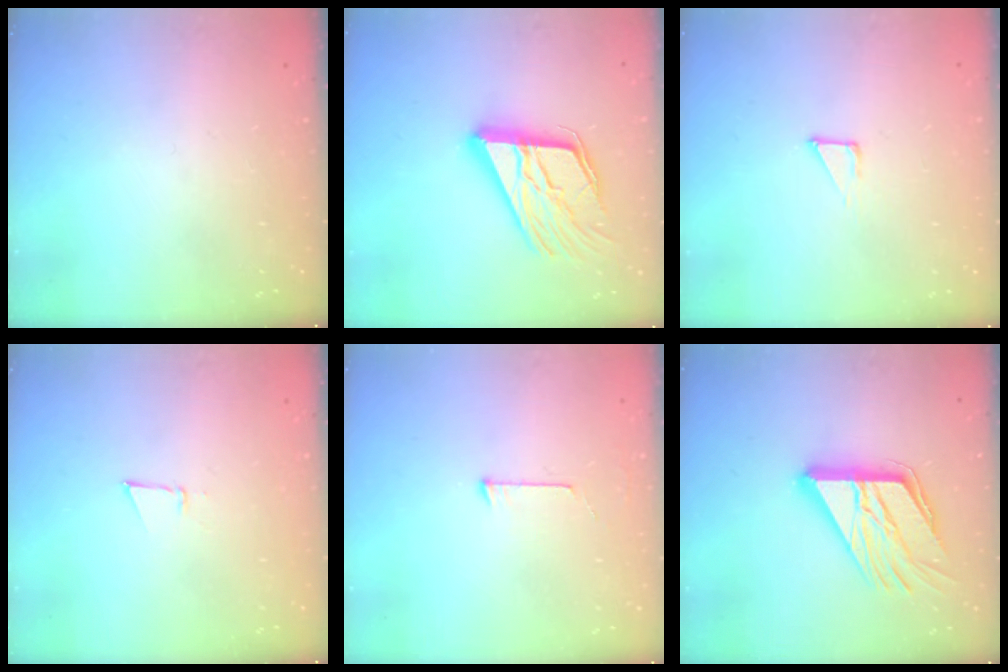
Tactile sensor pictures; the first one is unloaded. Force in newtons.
{"total": 19.0, "press": 18.8, "slide": 2.8}
{"total": 3.4, "press": 3.4, "slide": 0.3}
{"total": 3.1, "press": 3.1, "slide": 0.6}
{"total": 3.7, "press": 3.6, "slide": 0.4}
{"total": 17.7, "press": 17.6, "slide": 1.9}